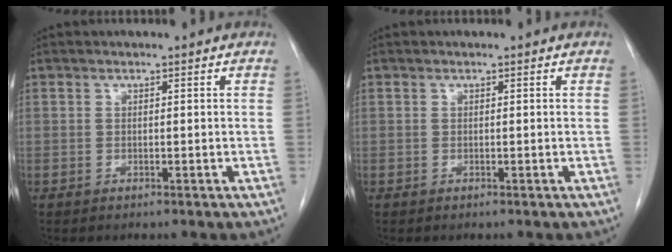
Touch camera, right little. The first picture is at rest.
{"total": 0.0}